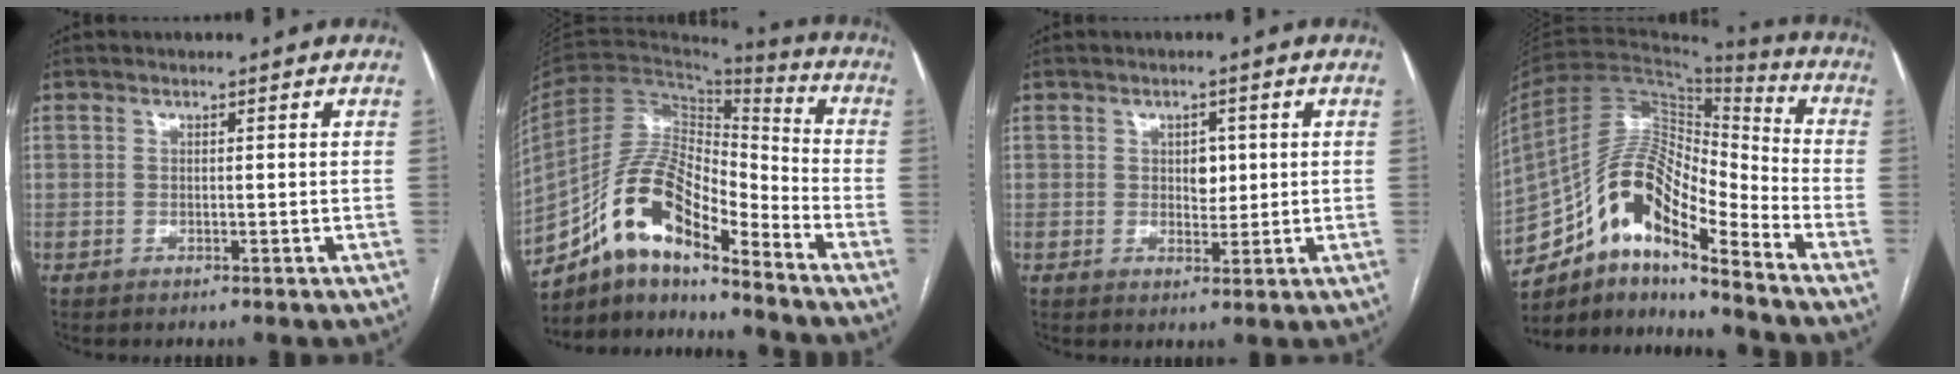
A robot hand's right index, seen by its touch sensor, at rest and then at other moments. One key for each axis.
{"total": 14.6, "fx": -10.5, "fy": 4.0, "fz": 9.3, "tx": -0.171, "ty": 0.035, "tz": -0.186}
{"total": 2.9, "fx": 0.5, "fy": 2.0, "fz": 2.1, "tx": -0.024, "ty": 0.002, "tz": 0.010}
{"total": 16.0, "fx": -9.9, "fy": 4.4, "fz": 11.7, "tx": -0.207, "ty": 0.042, "tz": -0.165}